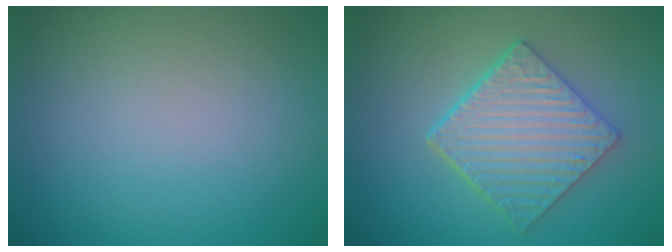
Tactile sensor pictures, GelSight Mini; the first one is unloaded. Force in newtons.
{"total": 5.6, "press": 4.5, "slide": 3.4}